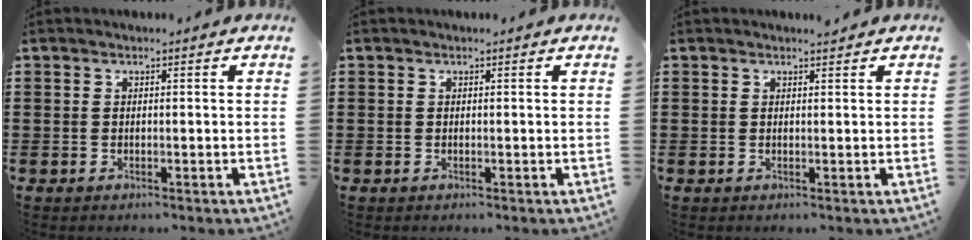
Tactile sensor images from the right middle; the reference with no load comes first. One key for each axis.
{"total": 0.0}
{"total": 0.6, "fx": 0.5, "fy": 0.3, "fz": 0.0, "tx": -0.003, "ty": 0.000, "tz": 0.011}